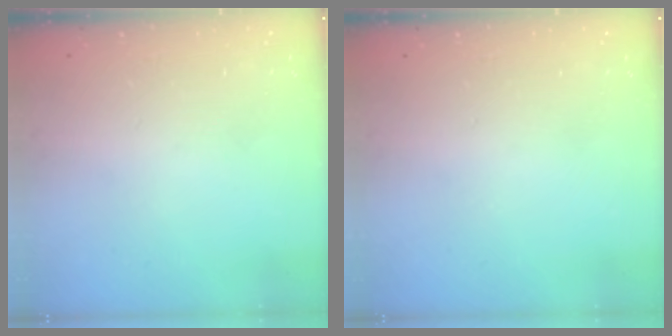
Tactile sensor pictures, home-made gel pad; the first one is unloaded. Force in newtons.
{"total": 0.0}